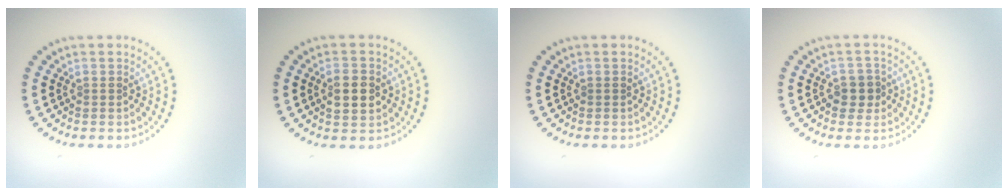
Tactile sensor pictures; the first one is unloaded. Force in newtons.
{"total": 2.9, "press": 2.9, "slide": 0.2}
{"total": 0.0}
{"total": 1.8, "press": 1.7, "slide": 0.6}